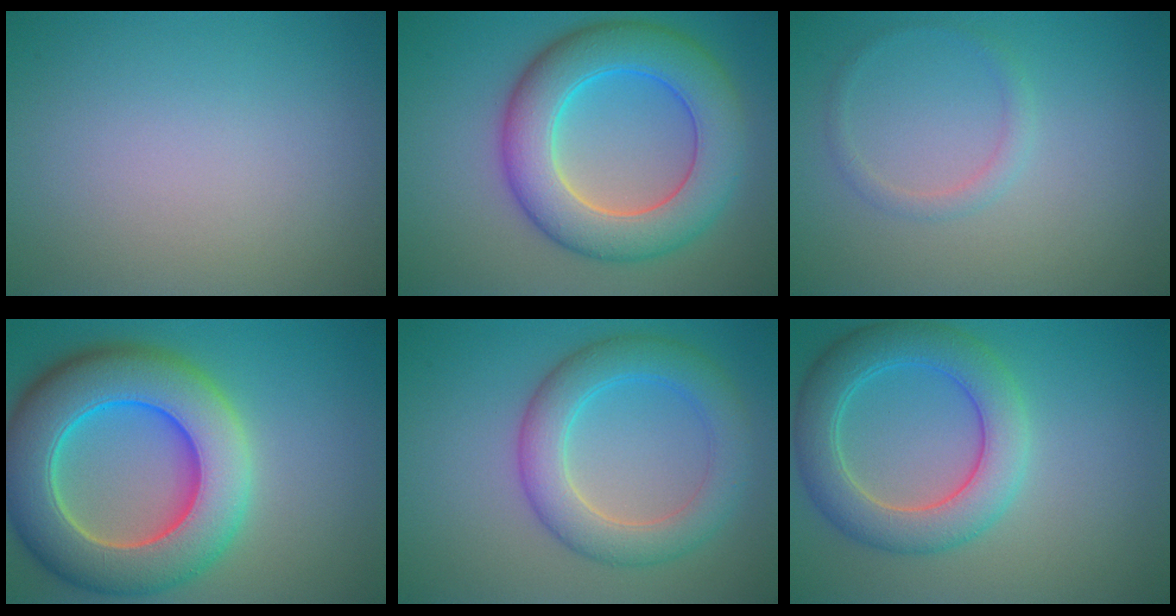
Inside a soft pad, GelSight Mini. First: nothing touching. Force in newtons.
{"total": 9.0, "press": 9.0, "slide": 0.3}
{"total": 1.3, "press": 1.3, "slide": 0.0}
{"total": 12.2, "press": 12.2, "slide": 0.9}
{"total": 5.4, "press": 5.4, "slide": 0.1}
{"total": 6.1, "press": 6.1, "slide": 0.2}